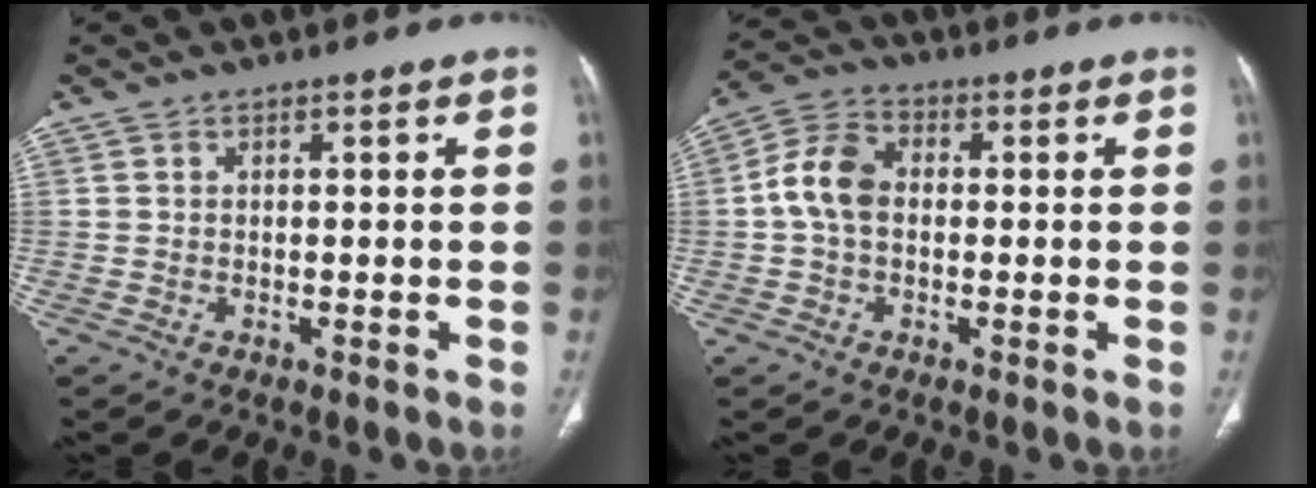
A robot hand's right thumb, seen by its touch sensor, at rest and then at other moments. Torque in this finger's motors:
{"motor_torque": [0.00, 0.08, 0.31, 0.05, 0.10]}